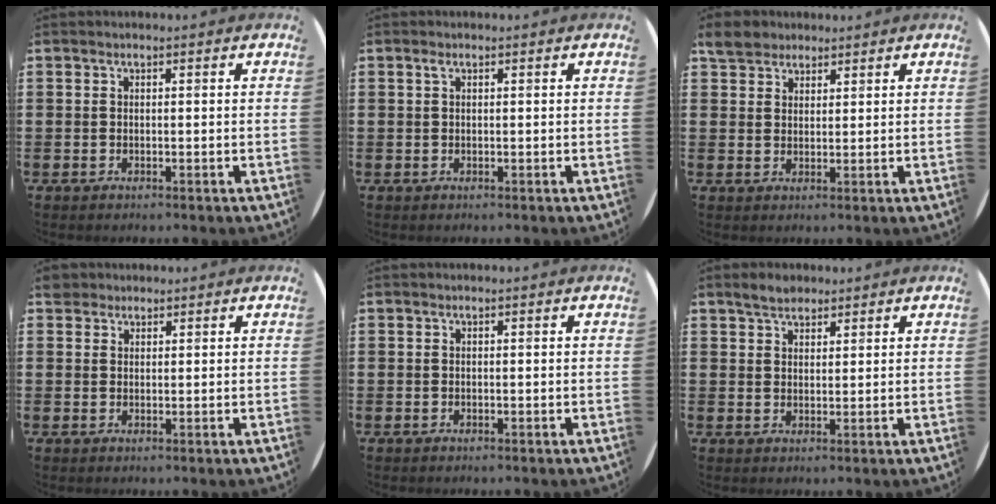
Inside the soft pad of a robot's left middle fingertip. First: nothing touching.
{"total": 0.7, "force": [0.4, 0.2, 0.6], "torque": [-0.013, 0.001, 0.007]}
{"total": 3.9, "force": [3.3, 1.9, 0.6], "torque": [-0.015, 0.001, 0.063]}
{"total": 1.9, "force": [1.6, 0.9, 0.1], "torque": [0.001, 0.001, 0.032]}
{"total": 0.0}
{"total": 3.0, "force": [2.6, 1.3, 0.8], "torque": [-0.013, 0.001, 0.049]}